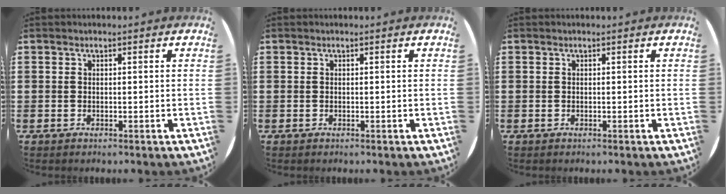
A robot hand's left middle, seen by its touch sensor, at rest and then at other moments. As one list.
[{"total": 0.0}, {"total": 0.0}]